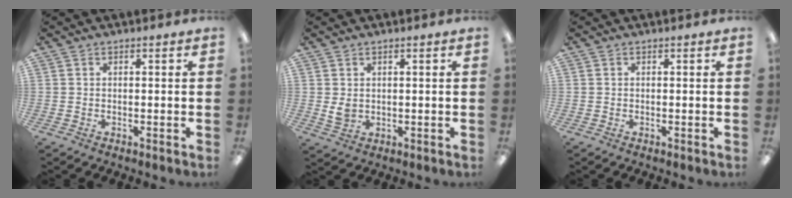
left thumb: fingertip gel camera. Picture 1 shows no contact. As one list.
[{"total": 2.8, "force": [0.9, 2.0, 1.6], "torque": [-0.025, -0.001, 0.015]}, {"total": 0.0}]